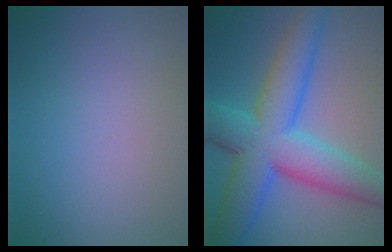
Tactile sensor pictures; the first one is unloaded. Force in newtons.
{"total": 11.5, "press": 11.5, "slide": 0.2}